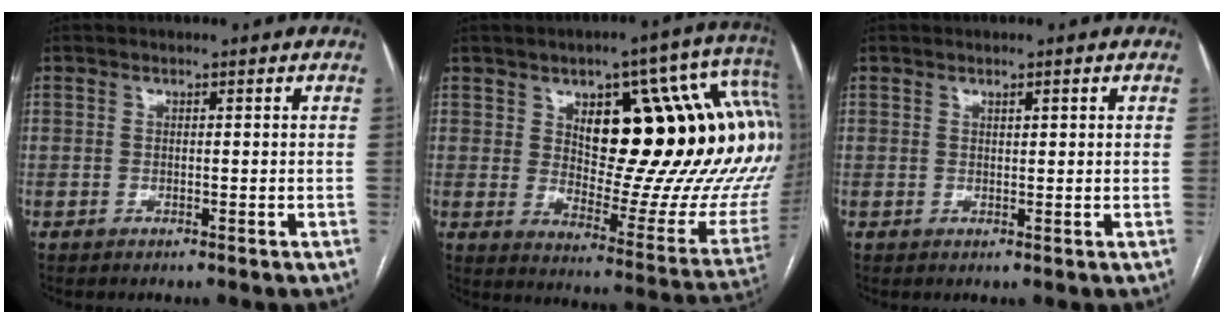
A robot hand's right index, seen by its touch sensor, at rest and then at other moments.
{"total": 27.9, "force": [9.0, 9.4, 24.7], "torque": [-0.250, 0.042, 0.150]}
{"total": 0.9, "force": [0.5, 0.2, 0.7], "torque": [-0.012, -0.002, 0.008]}